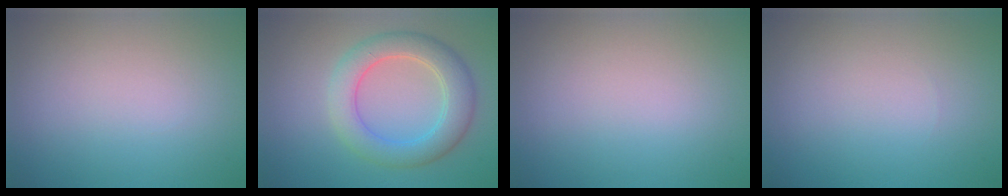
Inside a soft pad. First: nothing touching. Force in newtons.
{"total": 5.2, "press": 5.2, "slide": 0.2}
{"total": 0.0}
{"total": 0.0}